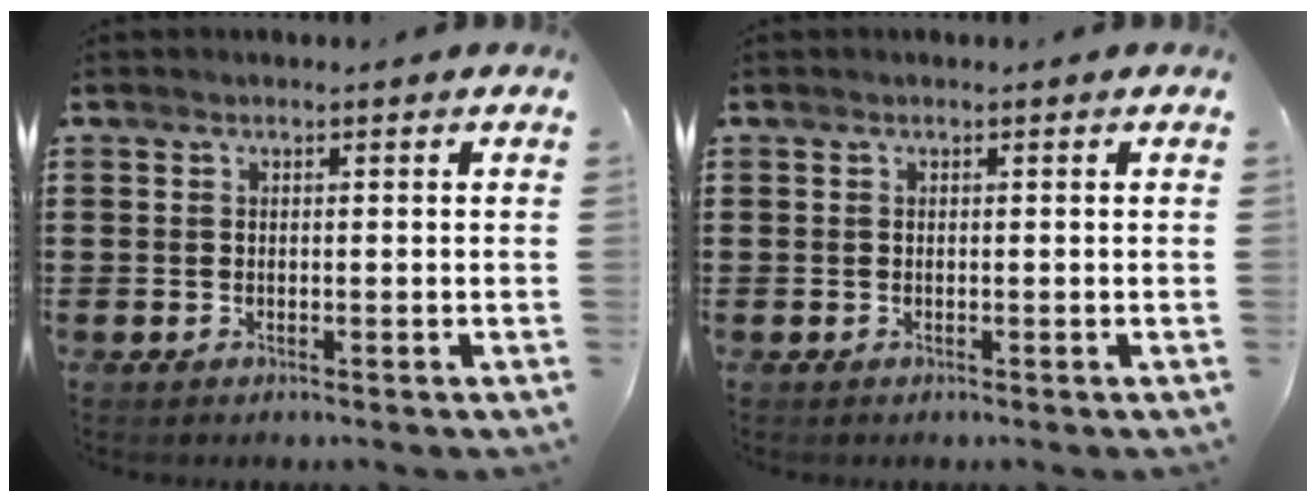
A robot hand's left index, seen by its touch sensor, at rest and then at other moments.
{"total": 0.0}